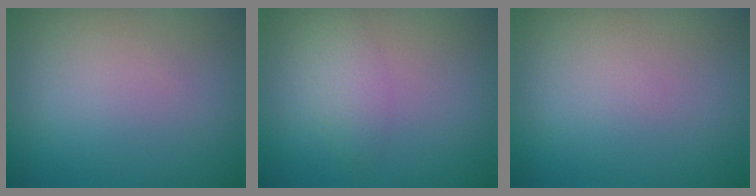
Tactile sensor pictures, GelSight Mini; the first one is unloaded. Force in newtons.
{"total": 1.8, "press": 1.8, "slide": 0.1}
{"total": 0.0}